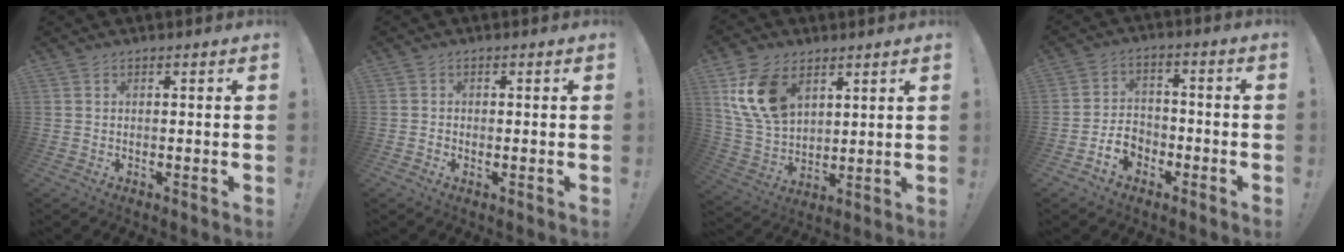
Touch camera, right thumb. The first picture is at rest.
{"total": 0.8, "force": [-0.4, 0.6, 0.2], "torque": [-0.002, 0.001, -0.007]}
{"total": 15.8, "force": [7.0, 10.2, 9.9], "torque": [-0.192, -0.021, 0.135]}
{"total": 8.0, "force": [-4.7, 5.7, 3.2], "torque": [-0.061, 0.030, -0.081]}